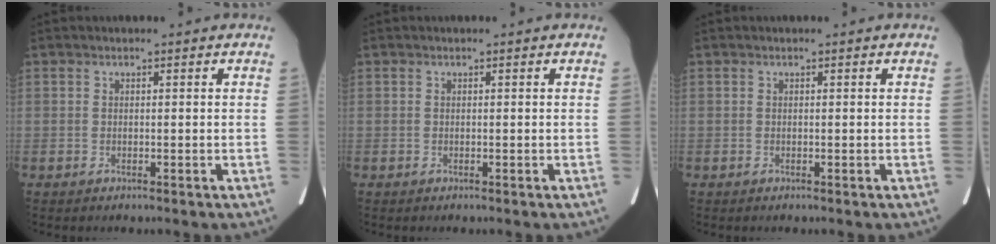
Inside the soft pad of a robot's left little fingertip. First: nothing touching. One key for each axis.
{"total": 0.0}
{"total": 0.0}